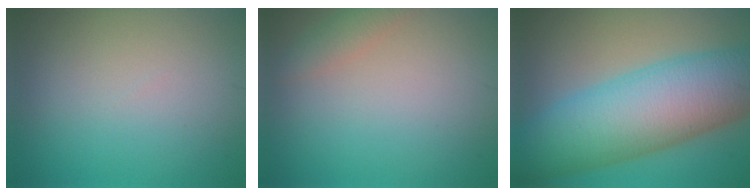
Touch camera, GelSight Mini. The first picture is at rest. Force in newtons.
{"total": 1.6, "press": 1.6, "slide": 0.2}
{"total": 11.7, "press": 11.7, "slide": 0.1}